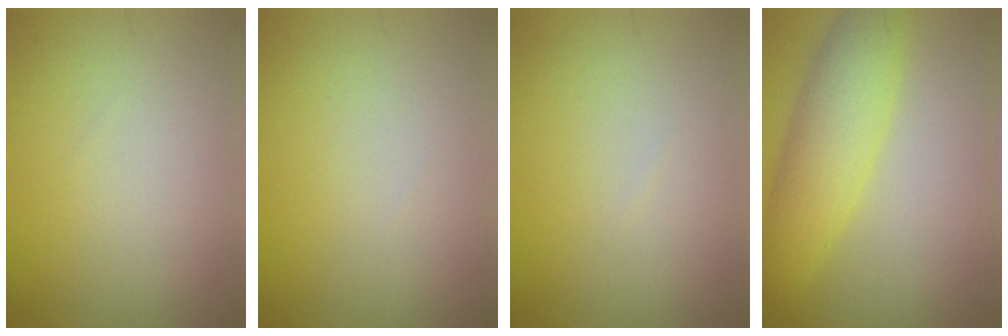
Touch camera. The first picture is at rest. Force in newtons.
{"total": 0.0}
{"total": 0.0}
{"total": 6.0, "press": 6.0, "slide": 0.1}